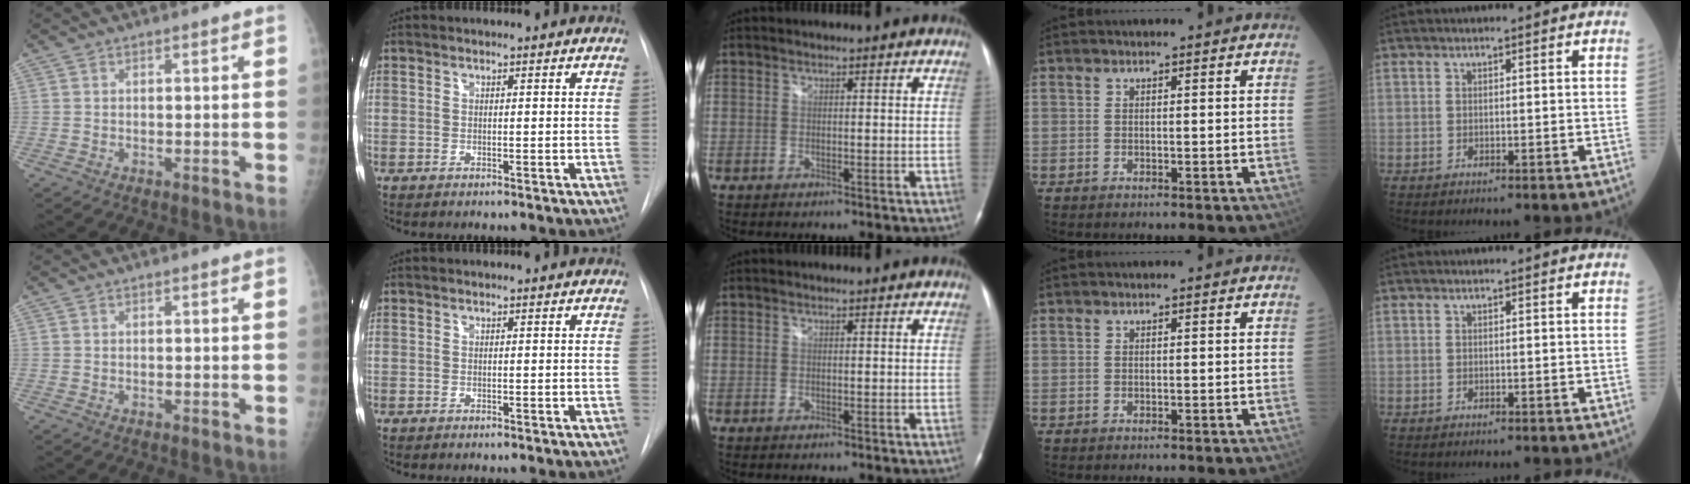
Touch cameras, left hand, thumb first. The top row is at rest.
{}